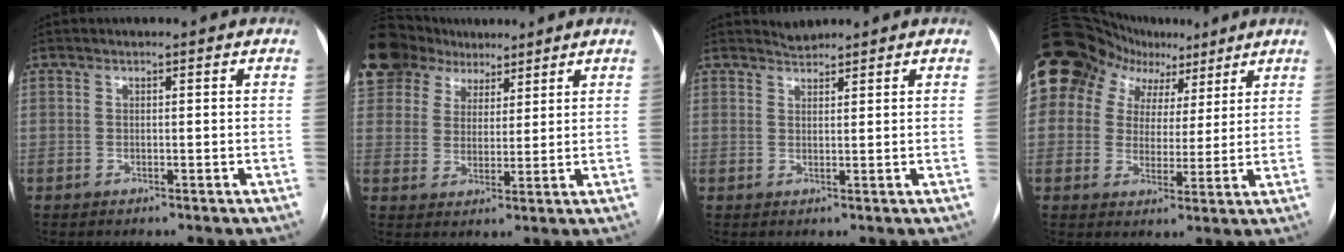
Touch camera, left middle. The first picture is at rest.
{"total": 16.3, "force": [11.8, 9.8, 5.3], "torque": [-0.152, 0.053, 0.222]}
{"total": 1.7, "force": [1.6, 0.1, -0.2], "torque": [-0.002, 0.005, 0.032]}
{"total": 14.4, "force": [8.9, 10.3, 4.7], "torque": [-0.085, 0.055, 0.137]}